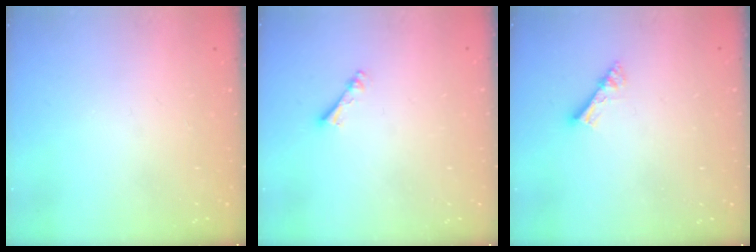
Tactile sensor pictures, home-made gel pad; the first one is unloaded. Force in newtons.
{"total": 2.5, "press": 2.4, "slide": 0.5}
{"total": 5.0, "press": 5.0, "slide": 0.3}